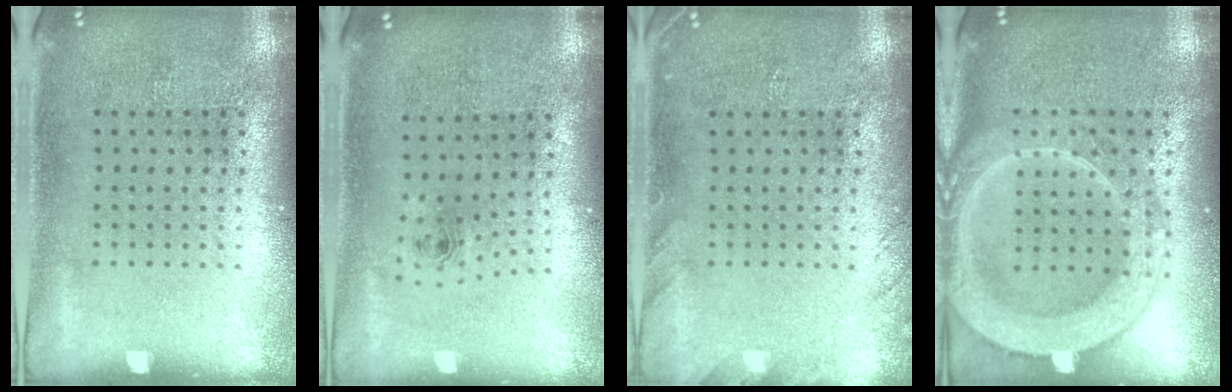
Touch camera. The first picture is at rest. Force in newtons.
{"total": 0.7, "press": 0.3, "slide": 0.7}
{"total": 1.4, "press": 1.4, "slide": 0.1}
{"total": 4.0, "press": 4.0, "slide": 0.5}